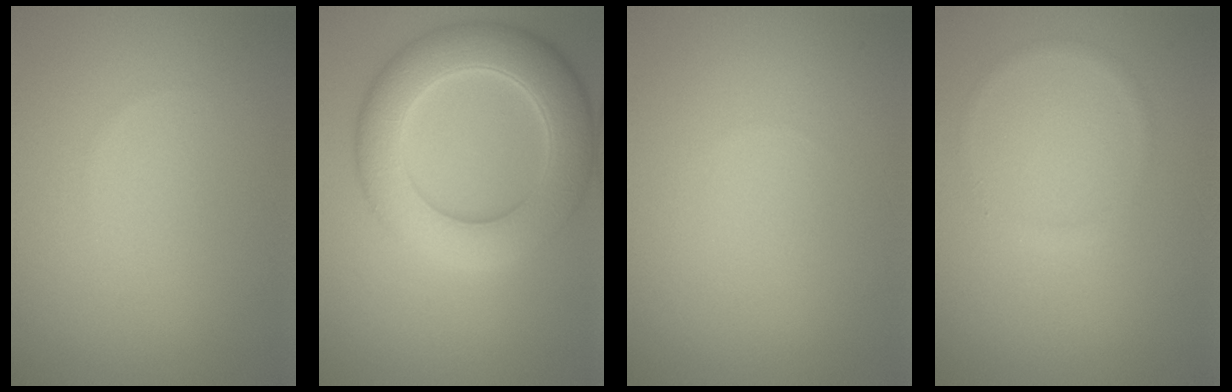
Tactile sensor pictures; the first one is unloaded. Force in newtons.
{"total": 8.4, "press": 8.4, "slide": 0.3}
{"total": 0.0}
{"total": 0.8, "press": 0.8, "slide": 0.1}